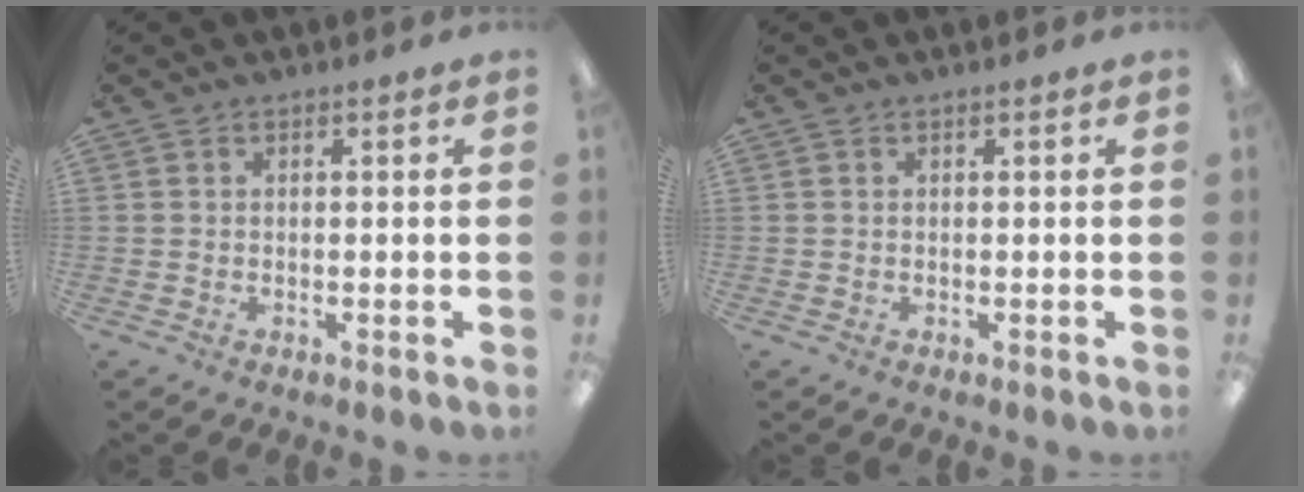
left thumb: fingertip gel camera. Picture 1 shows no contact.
{"total": 0.0}